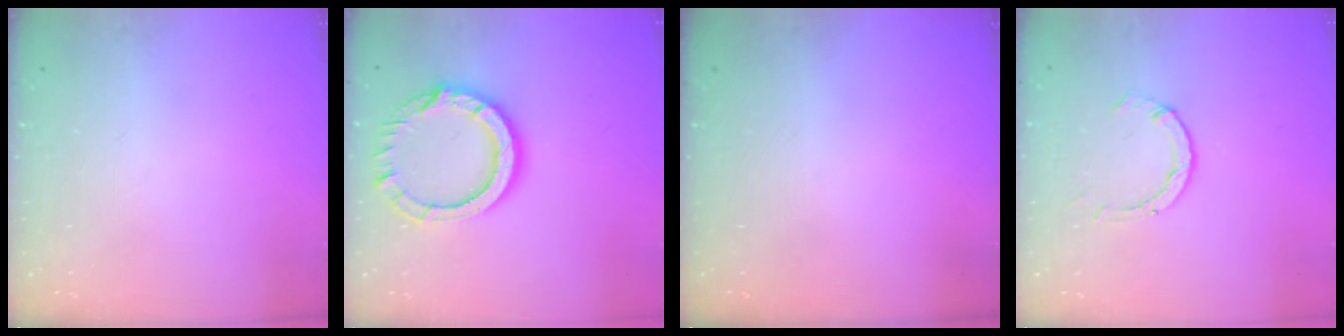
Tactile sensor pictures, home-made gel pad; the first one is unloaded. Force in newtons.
{"total": 12.8, "press": 12.7, "slide": 1.4}
{"total": 0.0}
{"total": 2.6, "press": 2.5, "slide": 0.3}